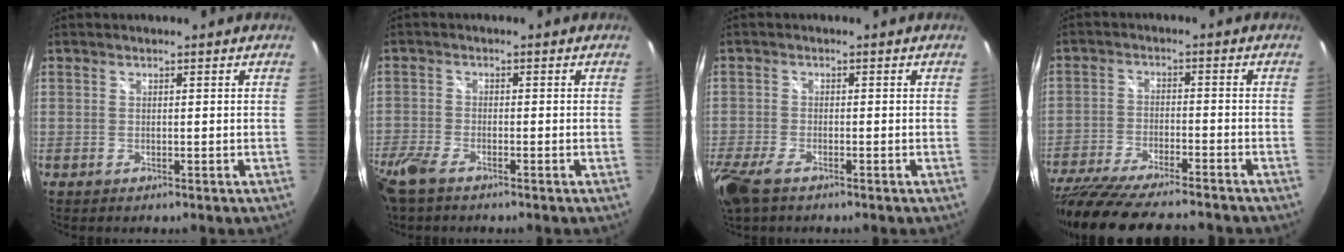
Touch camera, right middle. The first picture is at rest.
{"total": 7.1, "force": [-5.1, 2.4, 4.2], "torque": [-0.117, -0.023, -0.103]}
{"total": 6.8, "force": [-4.6, 2.4, 4.4], "torque": [-0.119, -0.024, -0.090]}
{"total": 20.5, "force": [-17.4, 3.7, 10.2], "torque": [-0.208, -0.047, -0.283]}